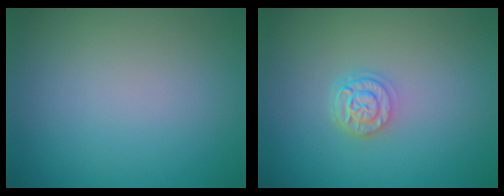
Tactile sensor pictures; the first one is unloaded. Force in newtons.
{"total": 2.4, "press": 1.9, "slide": 1.5}